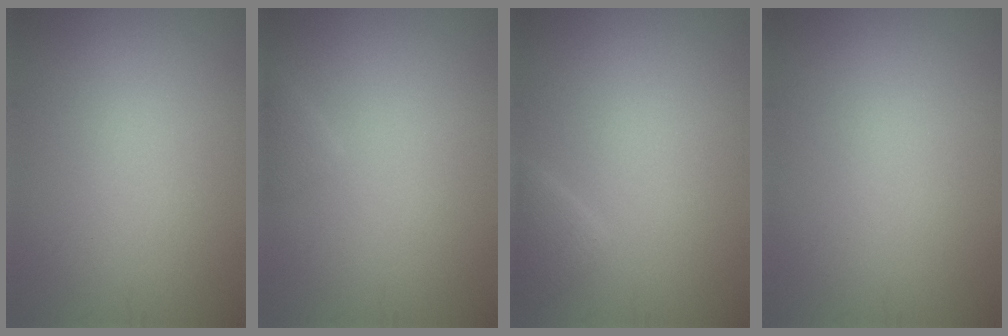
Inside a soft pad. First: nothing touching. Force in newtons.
{"total": 1.0, "press": 1.0, "slide": 0.1}
{"total": 1.4, "press": 1.4, "slide": 0.1}
{"total": 0.0}